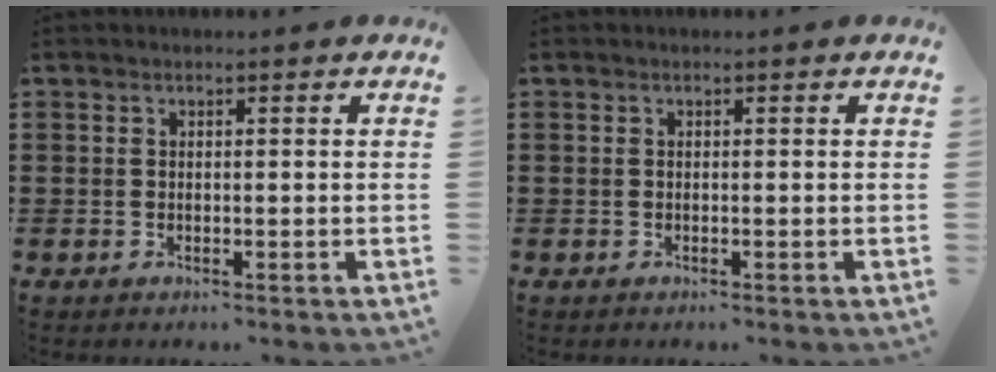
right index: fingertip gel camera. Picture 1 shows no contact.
{"total": 0.0}